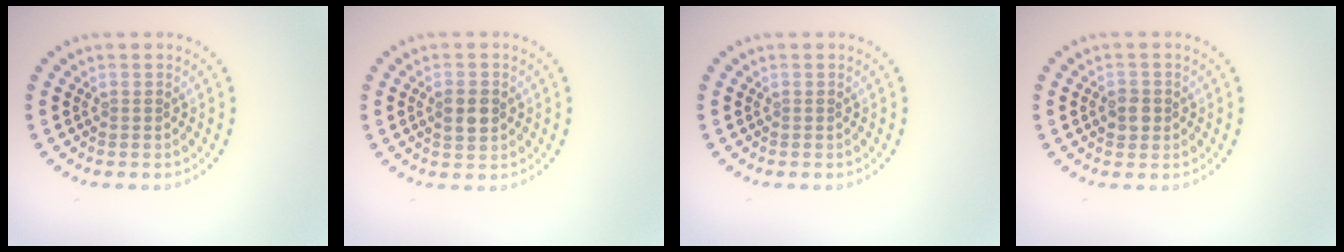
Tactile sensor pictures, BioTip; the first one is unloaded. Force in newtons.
{"total": 2.4, "press": 2.4, "slide": 0.1}
{"total": 0.0}
{"total": 1.8, "press": 1.7, "slide": 0.6}